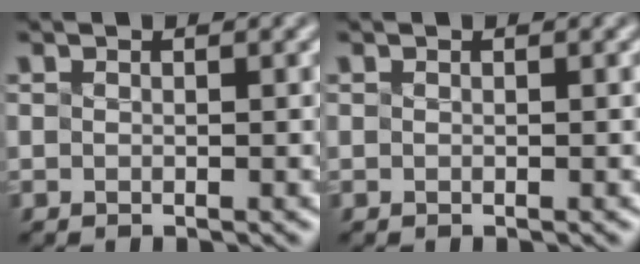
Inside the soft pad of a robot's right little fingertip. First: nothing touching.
{"total": 0.0}